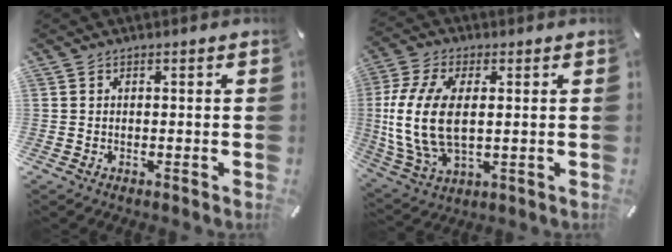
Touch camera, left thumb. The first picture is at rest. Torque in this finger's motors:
{"motor_torque": [1.02, 1.08, 2.19, -0.58, 0.78]}